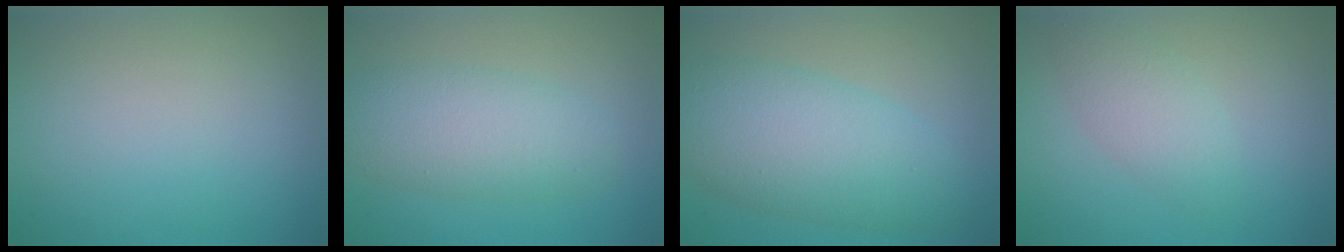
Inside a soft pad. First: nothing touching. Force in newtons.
{"total": 5.2, "press": 5.2, "slide": 0.1}
{"total": 7.8, "press": 7.8, "slide": 0.3}
{"total": 2.7, "press": 2.7, "slide": 0.1}